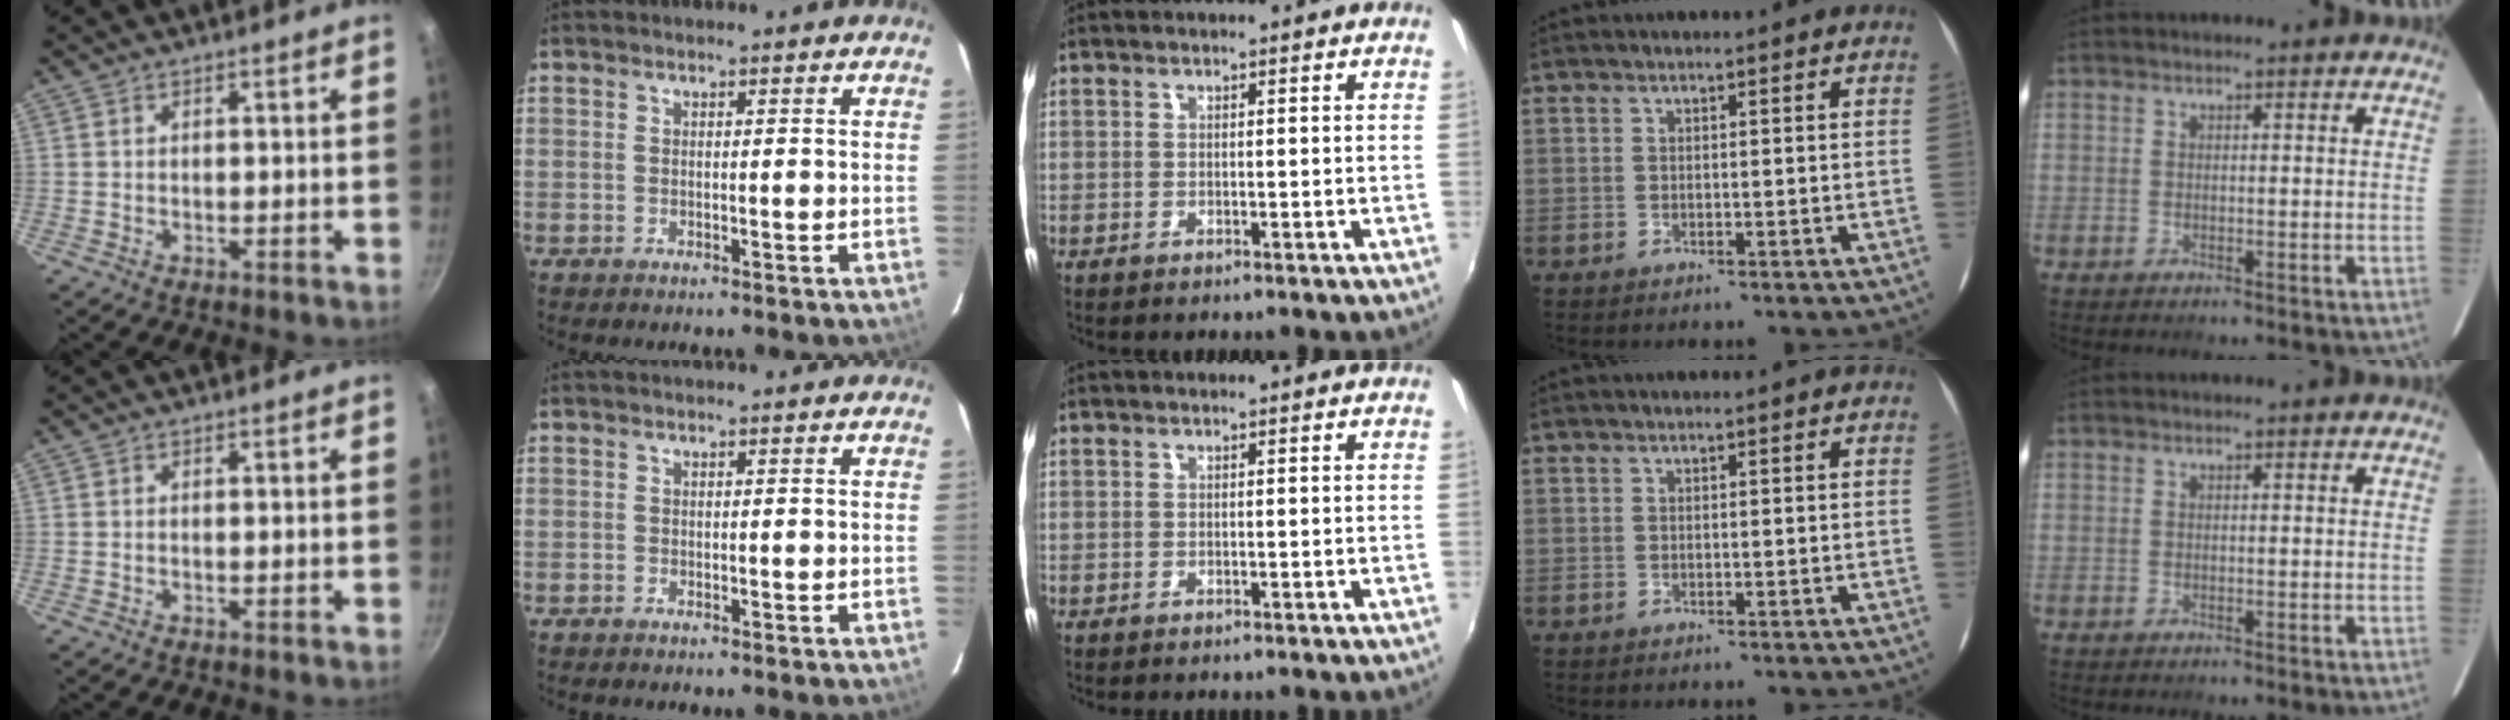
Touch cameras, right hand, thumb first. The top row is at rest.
{}